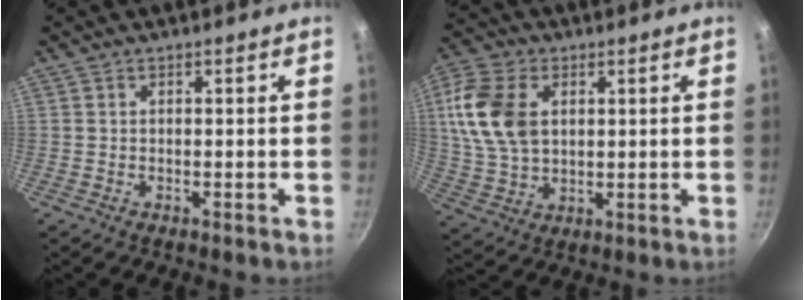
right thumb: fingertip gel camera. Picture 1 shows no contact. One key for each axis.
{"total": 13.9, "fx": 2.9, "fy": 9.3, "fz": 9.8, "tx": -0.181, "ty": -0.002, "tz": 0.056}